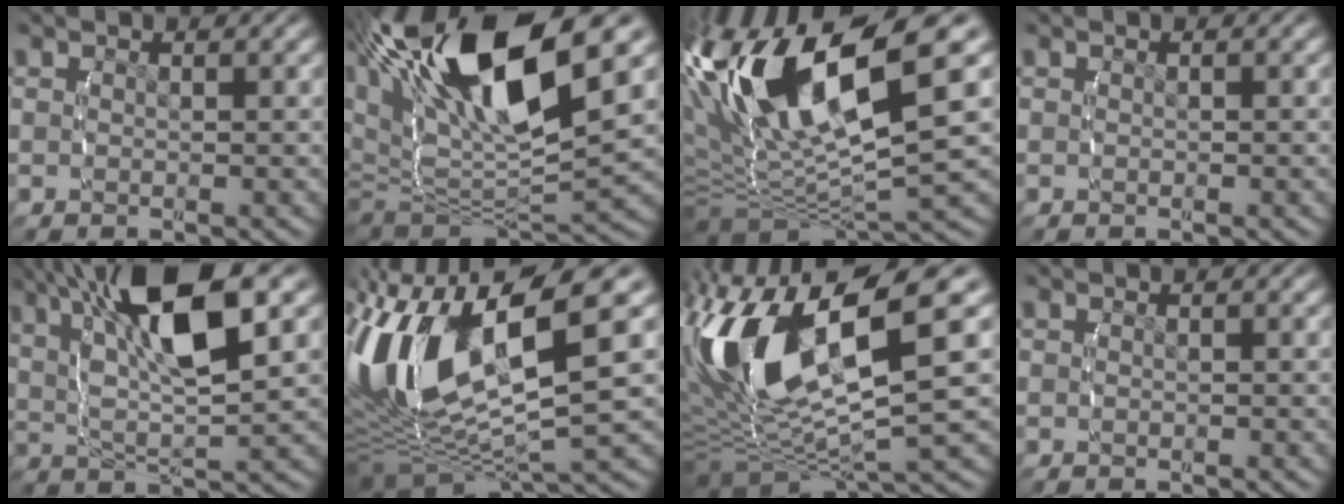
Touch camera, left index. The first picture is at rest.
{"total": 16.0, "force": [3.2, 9.7, 12.3], "torque": [-0.249, -0.006, 0.049]}
{"total": 14.9, "force": [1.8, 9.1, 11.6], "torque": [-0.266, -0.017, 0.035]}
{"total": 0.0}
{"total": 9.7, "force": [3.3, 4.5, 8.0], "torque": [-0.148, 0.022, 0.039]}
{"total": 15.8, "force": [0.4, 10.6, 11.7], "torque": [-0.259, -0.003, 0.000]}
{"total": 14.2, "force": [0.3, 8.7, 11.2], "torque": [-0.250, -0.016, 0.008]}
{"total": 0.8, "force": [-0.6, 0.1, -0.5], "torque": [0.004, 0.005, -0.014]}